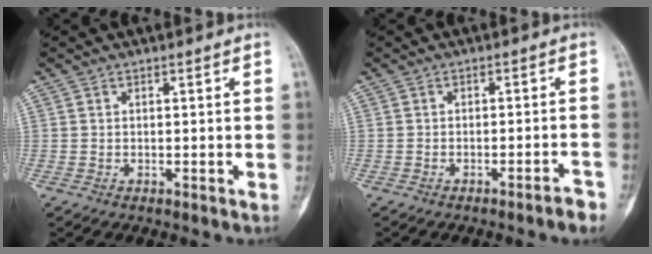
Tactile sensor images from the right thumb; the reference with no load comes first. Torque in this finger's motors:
{"motor_torque": [-0.43, -0.30, -0.16, 0.14, -0.06]}